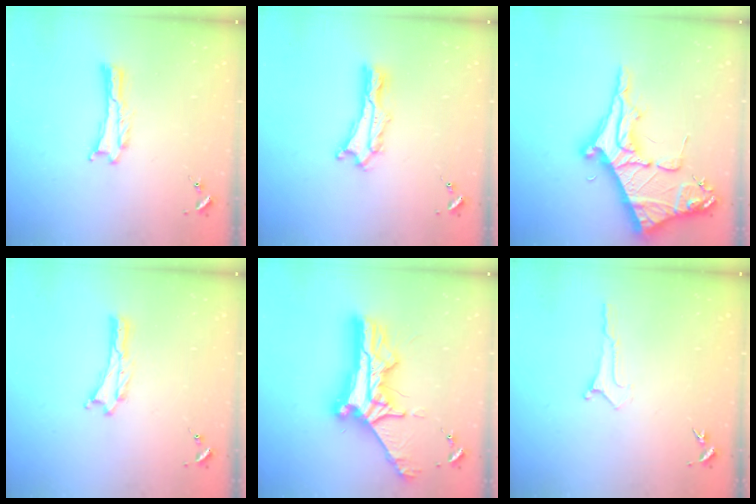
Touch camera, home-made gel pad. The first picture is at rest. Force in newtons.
{"total": 2.0, "press": 2.0, "slide": 0.2}
{"total": 10.3, "press": 10.2, "slide": 1.1}
{"total": 0.0}
{"total": 12.2, "press": 12.1, "slide": 1.1}
{"total": 0.0}